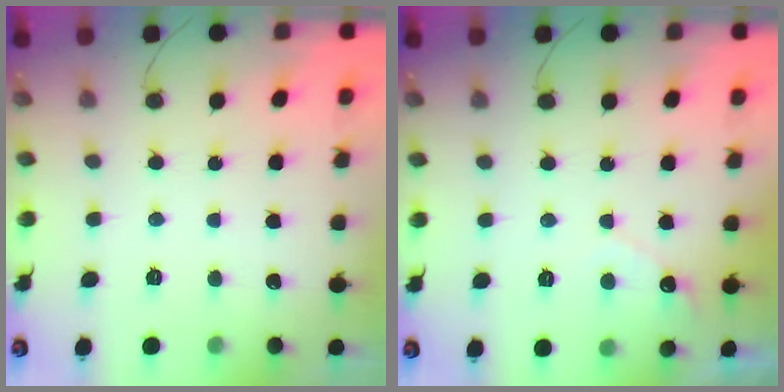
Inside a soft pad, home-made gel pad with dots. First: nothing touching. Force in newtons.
{"total": 4.6, "press": 4.6, "slide": 0.3}